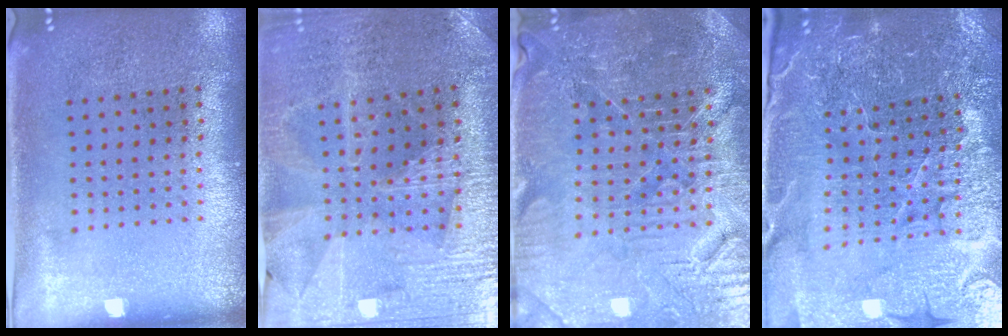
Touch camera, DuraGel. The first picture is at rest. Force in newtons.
{"total": 3.0, "press": 2.9, "slide": 0.4}
{"total": 4.6, "press": 4.4, "slide": 1.3}
{"total": 4.6, "press": 4.4, "slide": 1.1}